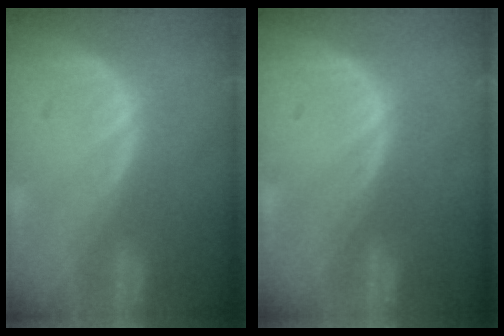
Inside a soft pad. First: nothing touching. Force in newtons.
{"total": 0.0}